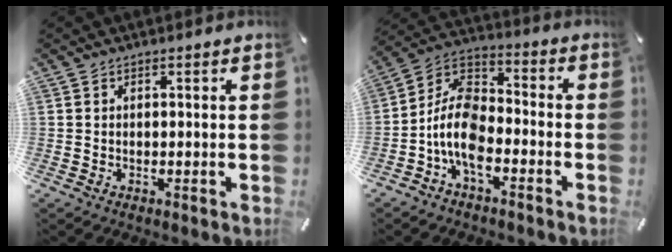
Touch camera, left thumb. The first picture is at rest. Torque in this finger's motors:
{"motor_torque": [-0.09, 1.00, 0.96, 0.48, 0.33]}